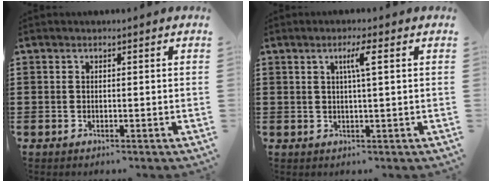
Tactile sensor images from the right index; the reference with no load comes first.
{"total": 3.1, "force": [0.9, -0.1, 3.0], "torque": [-0.060, 0.001, 0.011]}